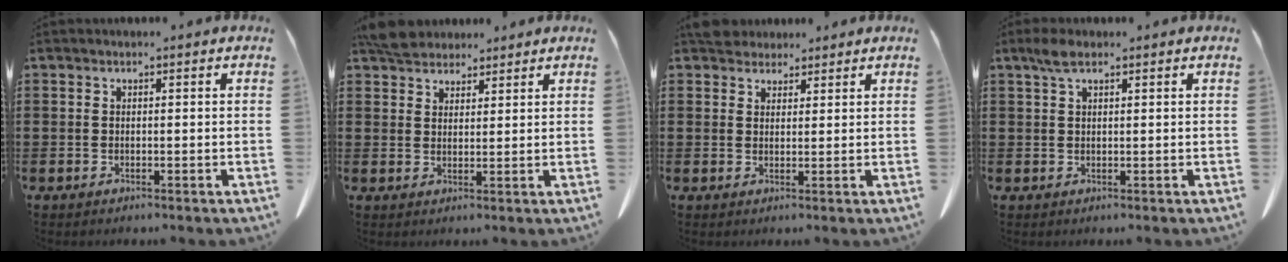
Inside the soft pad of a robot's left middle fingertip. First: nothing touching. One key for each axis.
{"total": 4.6, "fx": 4.1, "fy": 1.7, "fz": 1.1, "tx": -0.028, "ty": -0.005, "tz": 0.080}
{"total": 4.1, "fx": 3.7, "fy": 1.5, "fz": 0.8, "tx": -0.019, "ty": -0.007, "tz": 0.073}
{"total": 2.7, "fx": 1.4, "fy": 1.0, "fz": 2.1, "tx": -0.046, "ty": 0.003, "tz": 0.026}